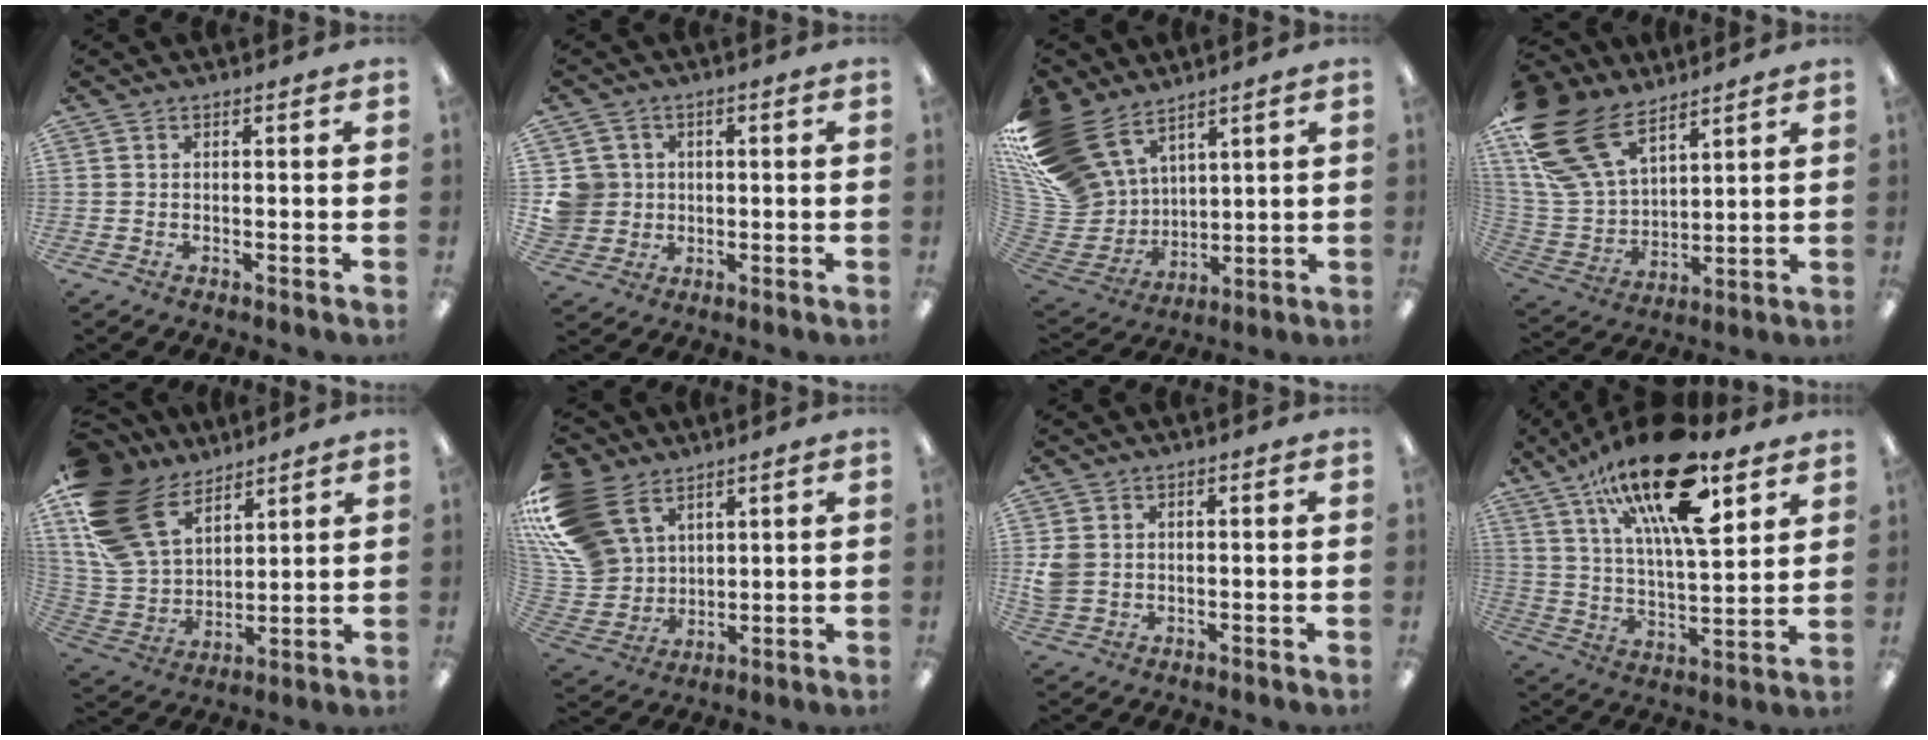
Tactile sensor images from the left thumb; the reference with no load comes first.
{"total": 6.7, "force": [0.8, 6.5, 1.2], "torque": [-0.047, 0.011, 0.018]}
{"total": 20.8, "force": [13.2, 13.1, 9.3], "torque": [-0.234, -0.080, 0.259]}
{"total": 22.3, "force": [13.6, 12.4, 12.6], "torque": [-0.299, -0.059, 0.255]}
{"total": 19.4, "force": [11.7, 11.9, 9.9], "torque": [-0.244, -0.053, 0.224]}
{"total": 18.9, "force": [9.6, 13.5, 9.1], "torque": [-0.223, -0.037, 0.190]}
{"total": 4.3, "force": [0.4, 3.8, 1.9], "torque": [-0.030, 0.006, 0.011]}
{"total": 24.6, "force": [14.9, 8.8, 17.4], "torque": [-0.287, -0.073, 0.249]}